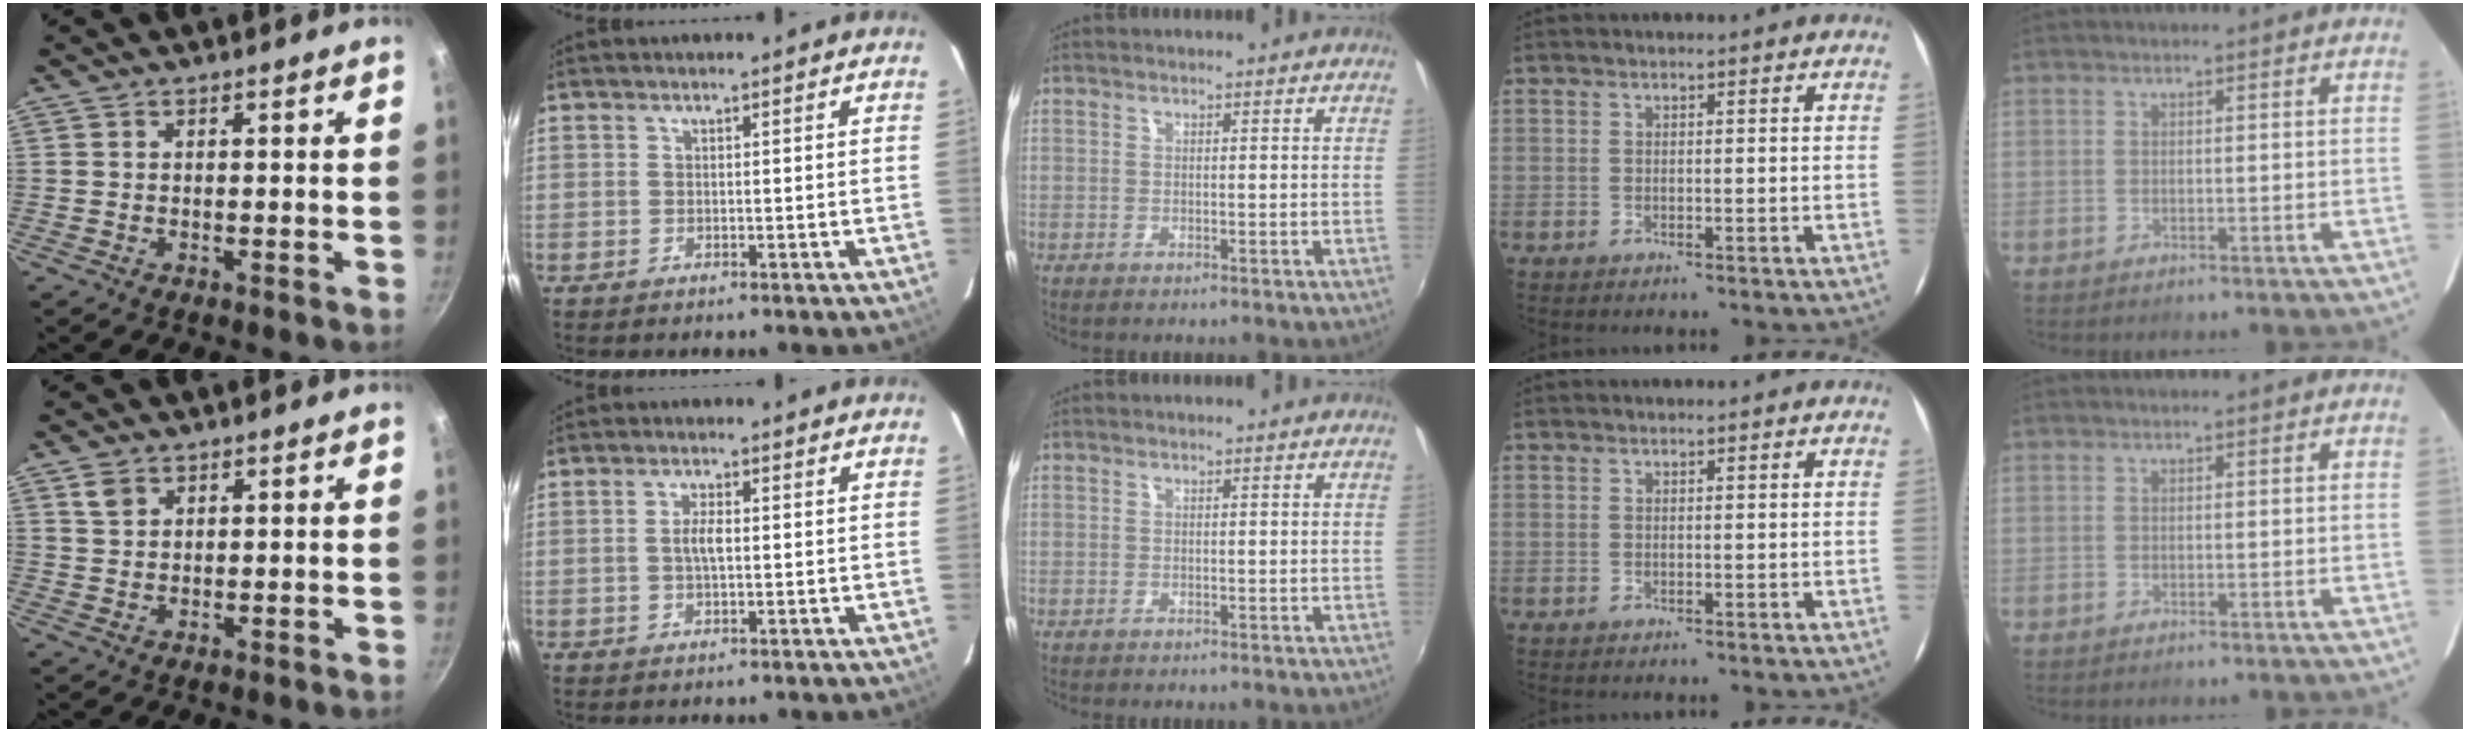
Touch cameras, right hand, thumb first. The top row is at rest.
{"thumb": {"total": 2.9, "force": [1.5, 2.0, 1.4], "torque": [-0.017, -0.001, 0.030]}, "index": {"total": 2.8, "force": [0.0, 0.9, 2.7], "torque": [-0.052, 0.003, 0.000]}}